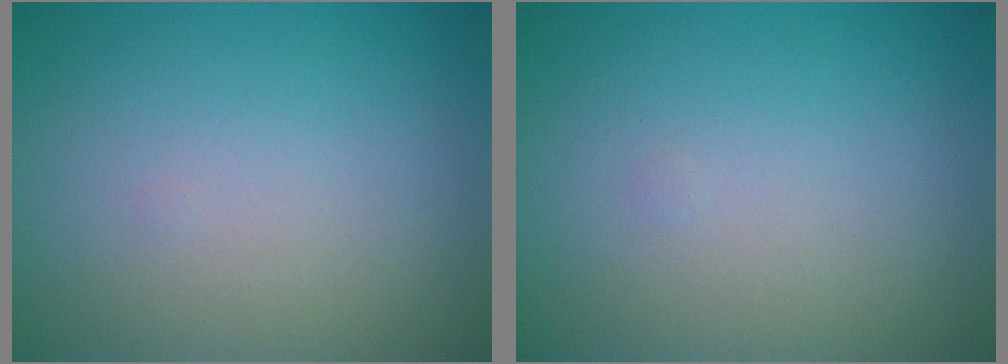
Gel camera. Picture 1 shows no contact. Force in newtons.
{"total": 0.0}